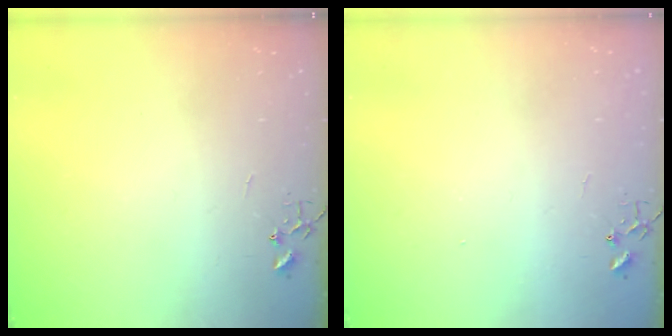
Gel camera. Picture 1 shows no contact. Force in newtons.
{"total": 1.1, "press": 1.1, "slide": 0.1}